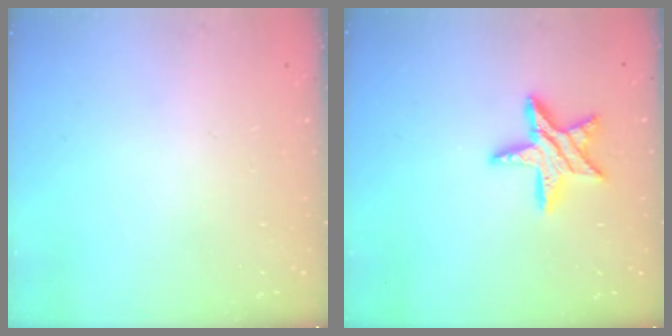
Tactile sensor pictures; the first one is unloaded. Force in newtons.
{"total": 11.5, "press": 11.5, "slide": 0.7}